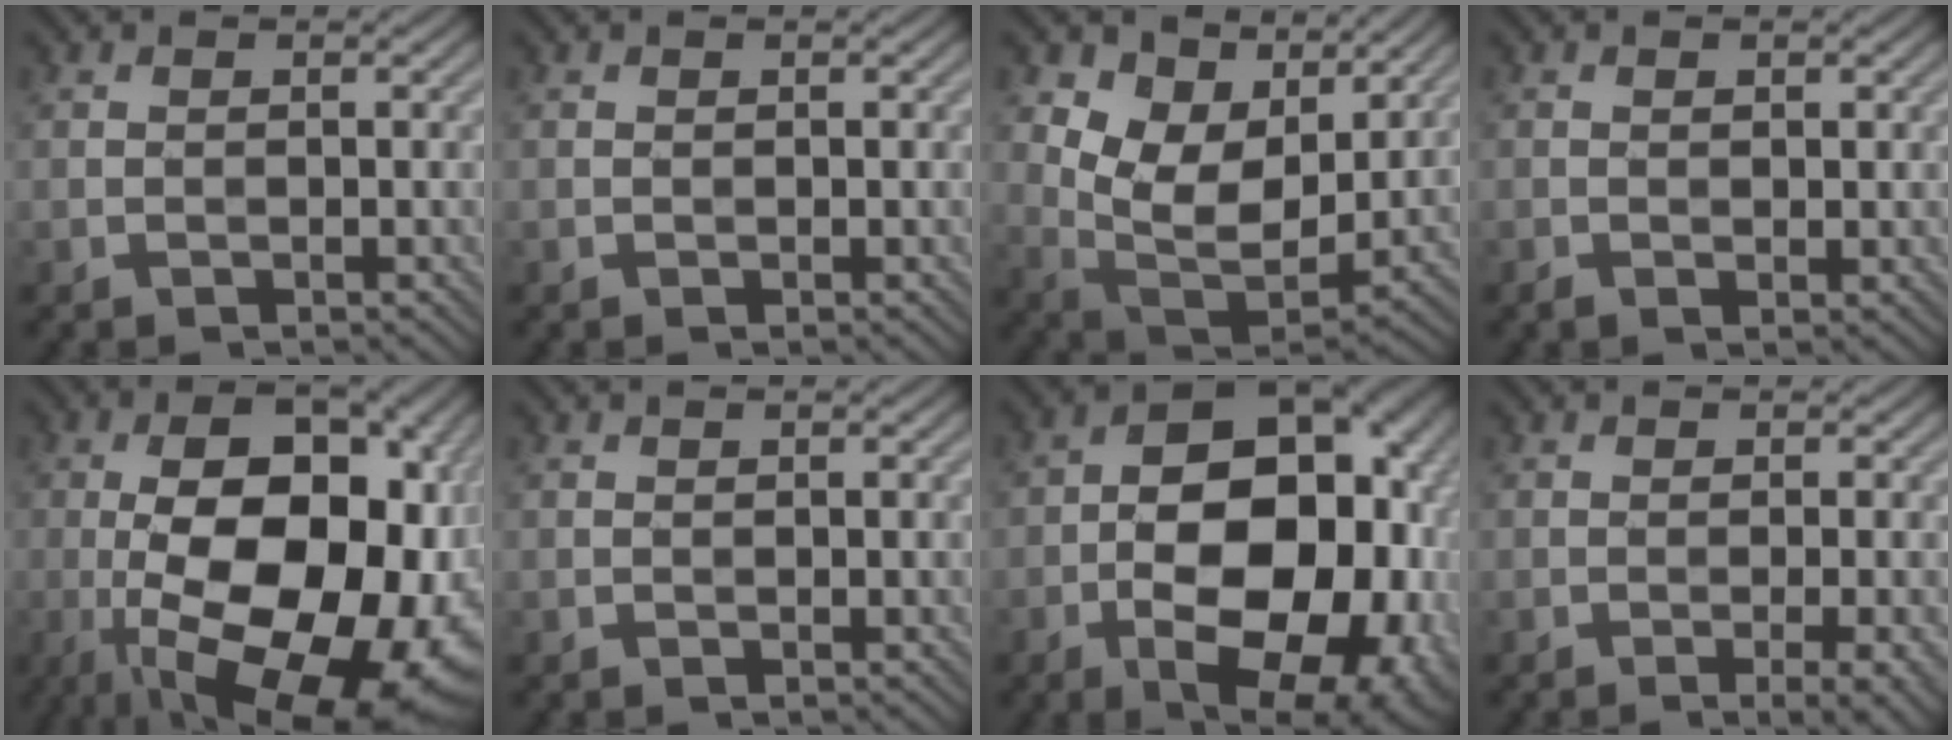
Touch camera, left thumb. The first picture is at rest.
{"total": 0.0}
{"total": 10.1, "force": [5.5, 6.0, 6.0], "torque": [-0.142, -0.006, 0.103]}
{"total": 1.0, "force": [0.1, 0.5, 0.9], "torque": [-0.020, -0.001, 0.004]}
{"total": 21.8, "force": [-4.7, 11.3, 18.0], "torque": [-0.246, 0.017, -0.062]}
{"total": 0.0}
{"total": 19.9, "force": [-4.5, 11.9, 15.4], "torque": [-0.205, -0.003, -0.058]}
{"total": 3.1, "force": [-1.3, 0.3, 2.8], "torque": [-0.046, 0.008, -0.022]}